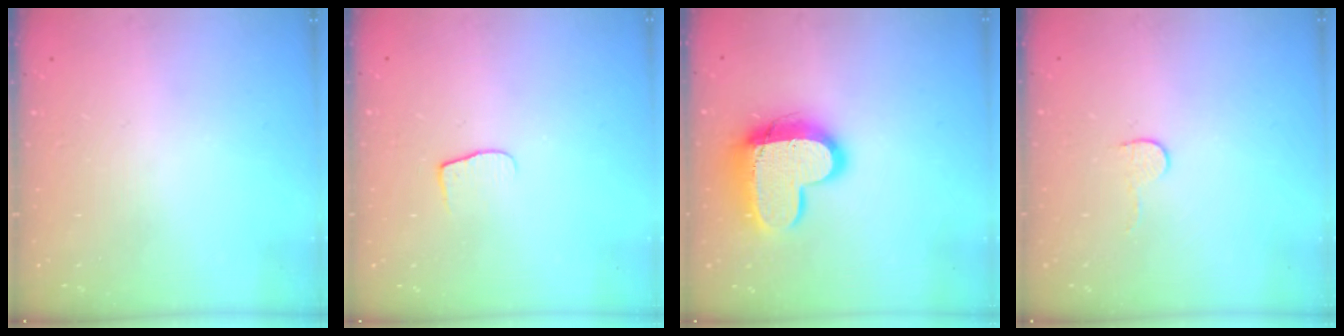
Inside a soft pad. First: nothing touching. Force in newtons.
{"total": 6.6, "press": 6.6, "slide": 0.5}
{"total": 16.2, "press": 16.2, "slide": 1.4}
{"total": 4.0, "press": 4.0, "slide": 0.4}